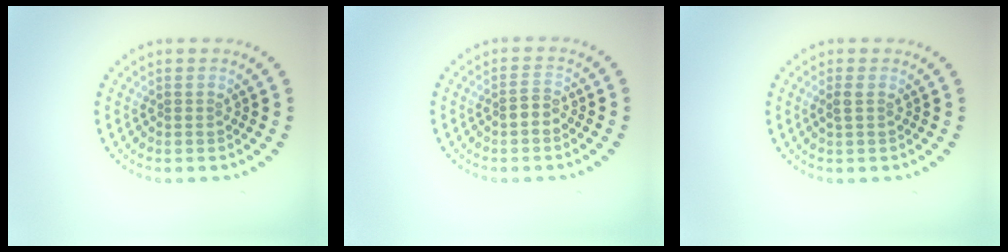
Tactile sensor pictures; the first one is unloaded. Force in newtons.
{"total": 1.2, "press": 1.2, "slide": 0.4}
{"total": 0.8, "press": 0.8, "slide": 0.2}